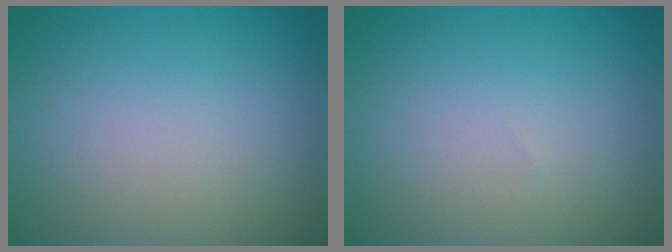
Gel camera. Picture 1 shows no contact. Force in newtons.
{"total": 0.0}